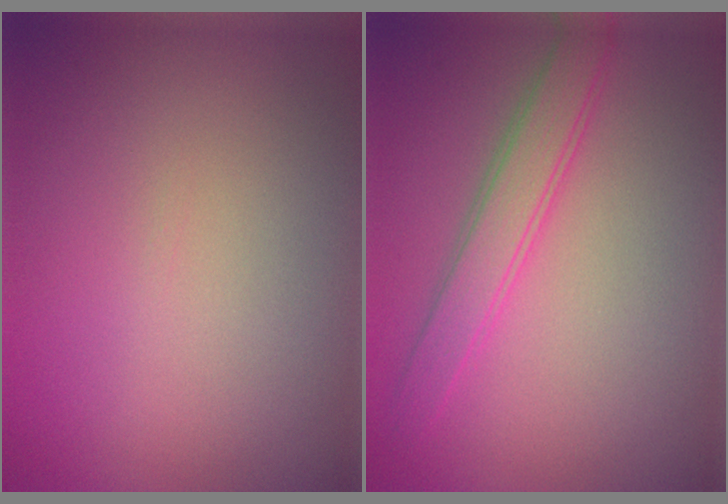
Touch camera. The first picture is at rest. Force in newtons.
{"total": 3.1, "press": 3.1, "slide": 0.1}